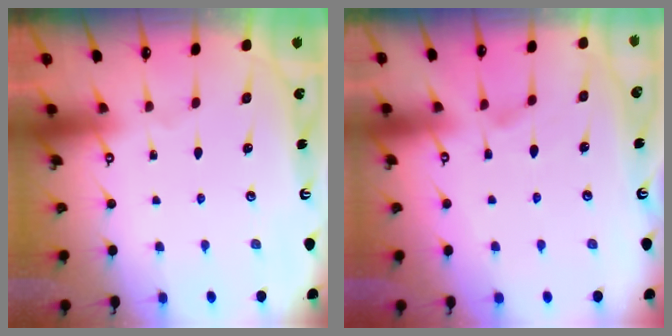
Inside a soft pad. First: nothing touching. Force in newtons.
{"total": 2.9, "press": 2.6, "slide": 1.2}